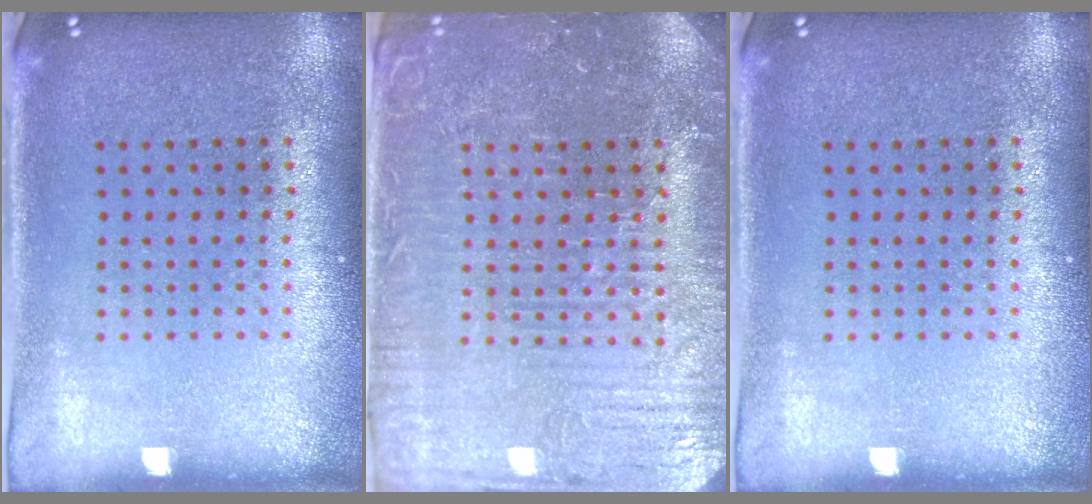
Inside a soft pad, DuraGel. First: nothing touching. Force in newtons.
{"total": 4.5, "press": 4.3, "slide": 1.3}
{"total": 0.0}